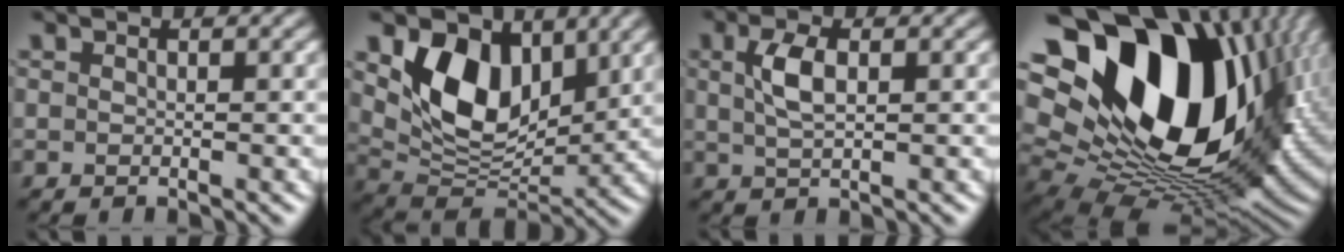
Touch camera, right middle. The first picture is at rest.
{"total": 8.4, "force": [3.2, 5.5, 5.5], "torque": [-0.102, -0.014, 0.055]}
{"total": 2.5, "force": [0.7, 1.1, 2.1], "torque": [-0.049, 0.004, 0.014]}
{"total": 22.7, "force": [6.6, 14.0, 16.6], "torque": [-0.305, 0.000, 0.132]}